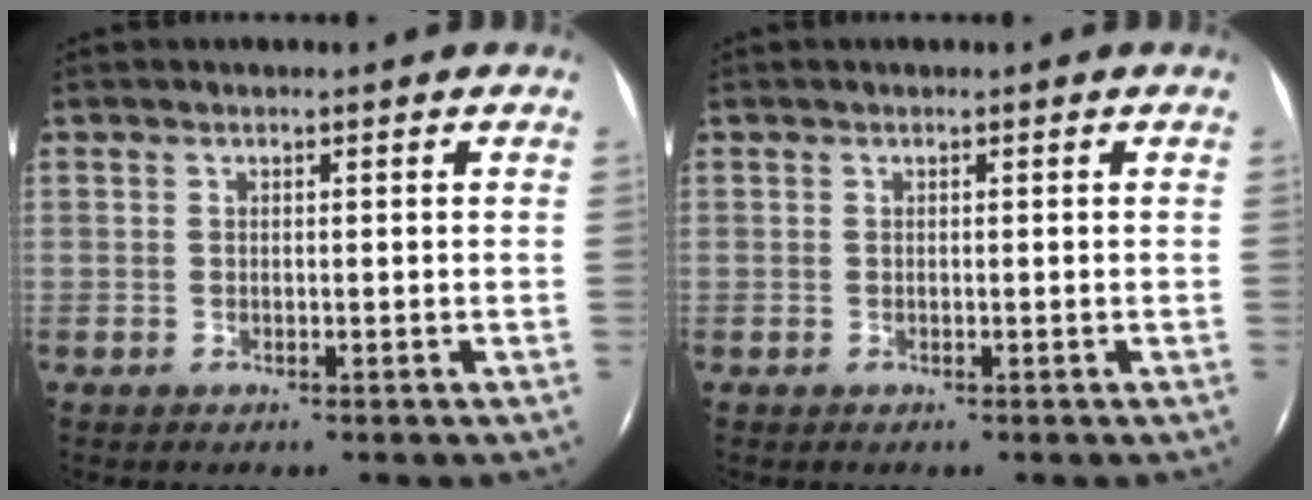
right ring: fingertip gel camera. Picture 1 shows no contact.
{"total": 0.0}